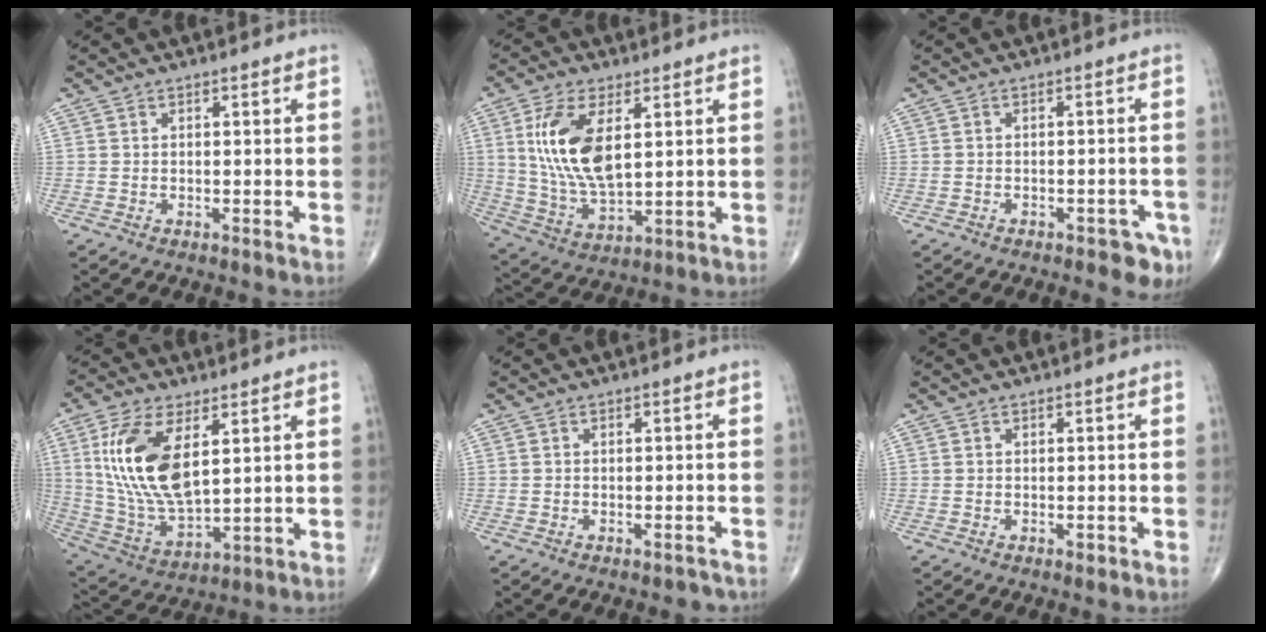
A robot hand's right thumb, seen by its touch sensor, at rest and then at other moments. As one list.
[{"total": 14.6, "force": [3.9, 7.0, 12.3], "torque": [-0.242, -0.020, 0.084]}, {"total": 4.9, "force": [-3.0, 2.4, 3.1], "torque": [-0.023, 0.016, -0.037]}, {"total": 17.5, "force": [4.9, 8.3, 14.6], "torque": [-0.291, -0.021, 0.105]}, {"total": 2.1, "force": [-1.9, 0.7, 0.7], "torque": [-0.013, 0.012, -0.020]}, {"total": 0.9, "force": [-0.5, 0.4, 0.6], "torque": [-0.009, -0.001, -0.007]}]